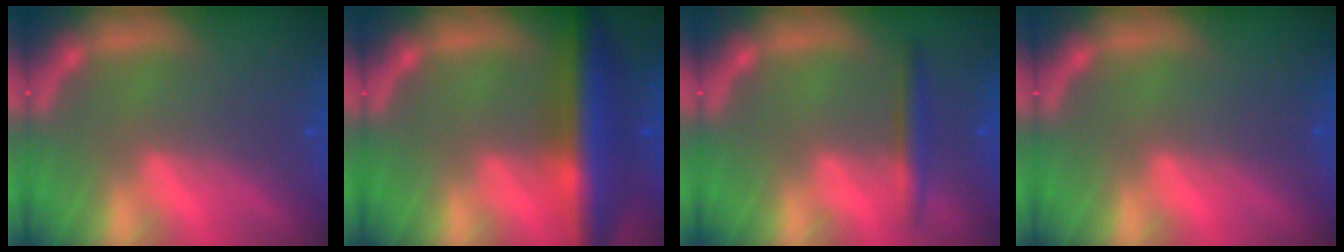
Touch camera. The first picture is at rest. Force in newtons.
{"total": 8.5}
{"total": 2.4}
{"total": 0.0}